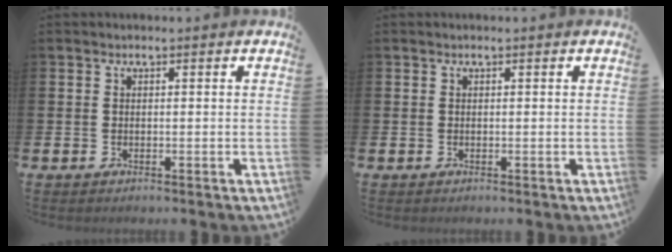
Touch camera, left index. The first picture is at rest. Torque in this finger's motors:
{"motor_torque": [0.04, 0.07, -0.04, 0.02]}